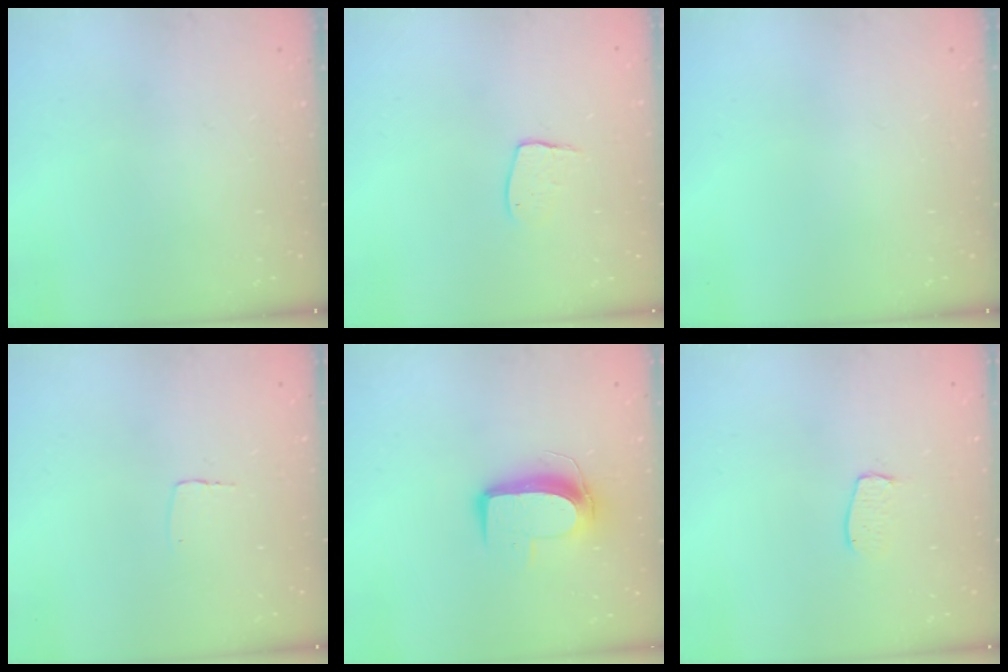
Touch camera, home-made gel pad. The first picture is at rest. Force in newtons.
{"total": 6.6, "press": 6.6, "slide": 0.4}
{"total": 0.0}
{"total": 2.6, "press": 2.6, "slide": 0.1}
{"total": 9.7, "press": 9.7, "slide": 0.4}
{"total": 3.9, "press": 3.9, "slide": 0.3}